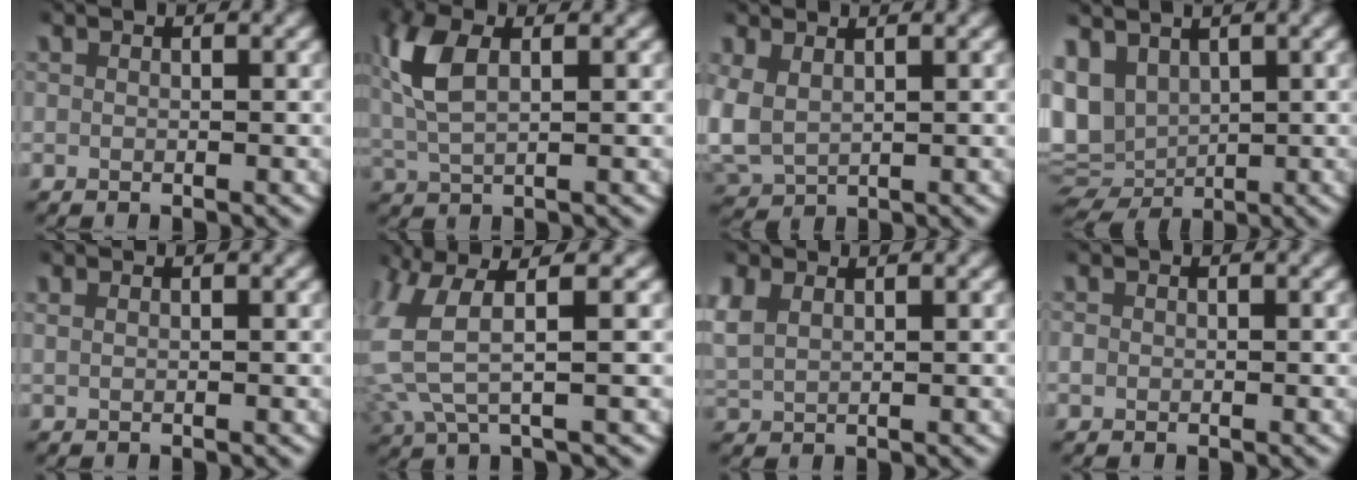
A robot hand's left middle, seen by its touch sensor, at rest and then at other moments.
{"total": 4.6, "force": [1.2, 2.3, 3.8], "torque": [-0.099, 0.002, 0.025]}
{"total": 6.6, "force": [0.2, 6.0, 2.8], "torque": [-0.123, -0.026, 0.015]}
{"total": 10.1, "force": [0.6, 9.3, 4.0], "torque": [-0.133, -0.038, 0.019]}
{"total": 0.6, "force": [0.5, 0.1, 0.4], "torque": [-0.011, 0.002, 0.011]}
{"total": 7.1, "force": [0.9, 4.4, 5.5], "torque": [-0.143, 0.002, 0.014]}
{"total": 3.7, "force": [1.3, 2.9, 1.9], "torque": [-0.064, -0.003, 0.031]}
{"total": 0.6, "force": [-0.2, 0.6, 0.1], "torque": [-0.010, -0.002, -0.001]}